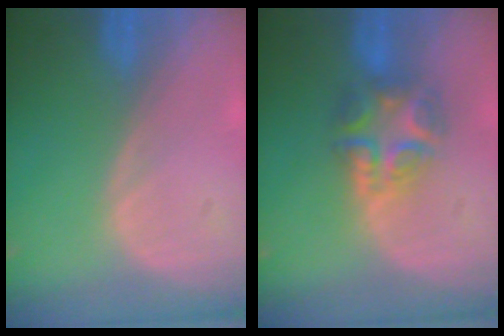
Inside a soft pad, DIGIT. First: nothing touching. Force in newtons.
{"total": 7.1, "press": 6.3, "slide": 3.2}